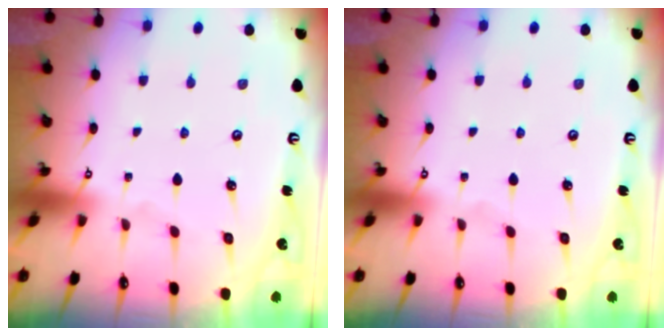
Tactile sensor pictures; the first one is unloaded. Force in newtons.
{"total": 0.0}